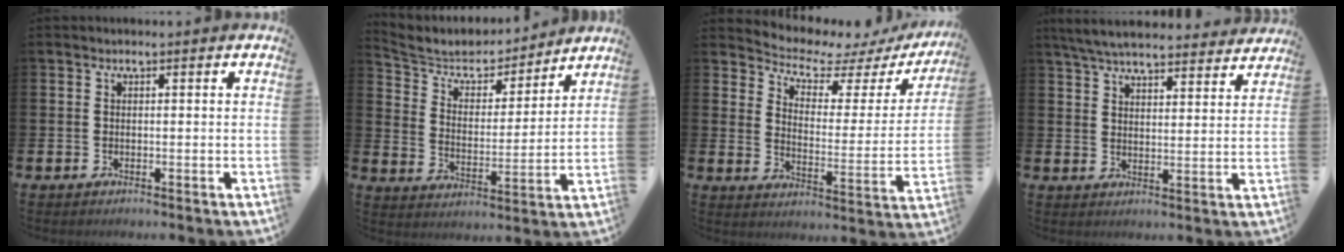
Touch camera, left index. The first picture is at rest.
{"total": 6.2, "force": [5.7, 2.3, 0.7], "torque": [-0.054, -0.043, 0.096]}
{"total": 5.3, "force": [4.8, 1.9, 1.3], "torque": [-0.051, -0.043, 0.075]}
{"total": 6.3, "force": [6.1, 1.0, 1.4], "torque": [-0.043, -0.035, 0.108]}